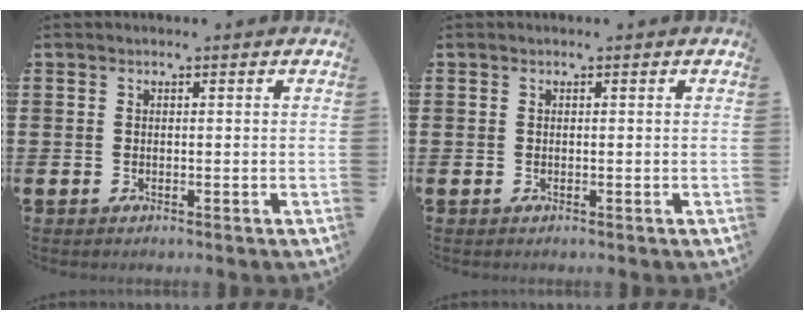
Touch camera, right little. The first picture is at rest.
{"total": 0.0}